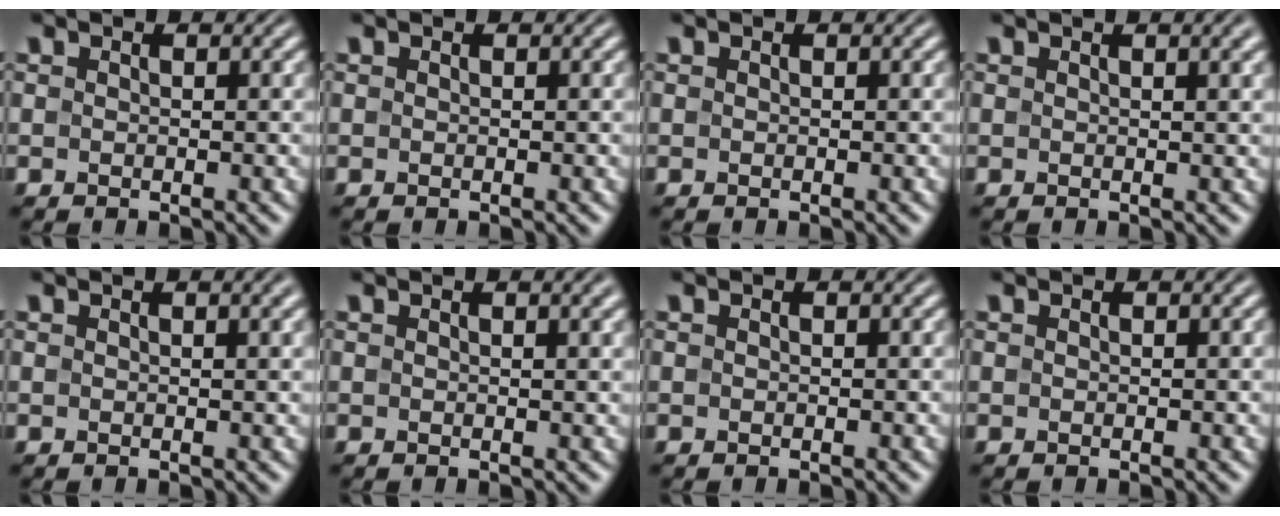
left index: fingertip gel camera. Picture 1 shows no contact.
{"total": 0.0}
{"total": 0.0}
{"total": 3.5, "force": [1.7, 1.3, 2.8], "torque": [-0.019, 0.006, 0.012]}
{"total": 3.0, "force": [1.4, 1.1, 2.5], "torque": [-0.019, 0.002, 0.010]}
{"total": 3.1, "force": [1.5, 1.1, 2.5], "torque": [-0.017, 0.003, 0.012]}
{"total": 0.0}
{"total": 0.8, "force": [0.3, 0.2, 0.7], "torque": [-0.005, 0.006, 0.004]}